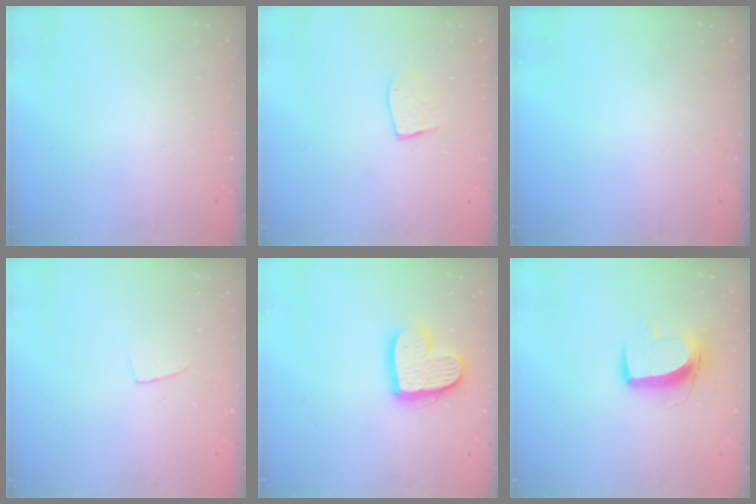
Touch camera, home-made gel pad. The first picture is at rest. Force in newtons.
{"total": 7.9, "press": 7.9, "slide": 0.4}
{"total": 0.0}
{"total": 3.3, "press": 3.3, "slide": 0.2}
{"total": 13.9, "press": 13.9, "slide": 1.0}
{"total": 10.3, "press": 10.2, "slide": 1.1}